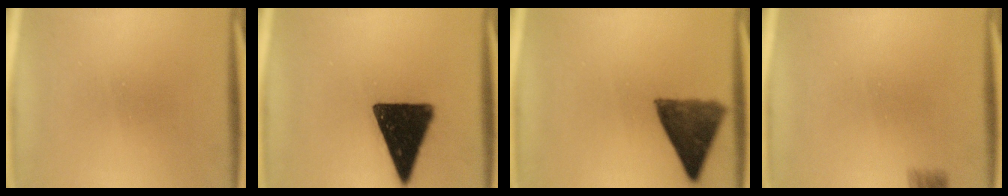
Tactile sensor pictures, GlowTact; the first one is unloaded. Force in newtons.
{"total": 16.2}
{"total": 9.6}
{"total": 2.1}